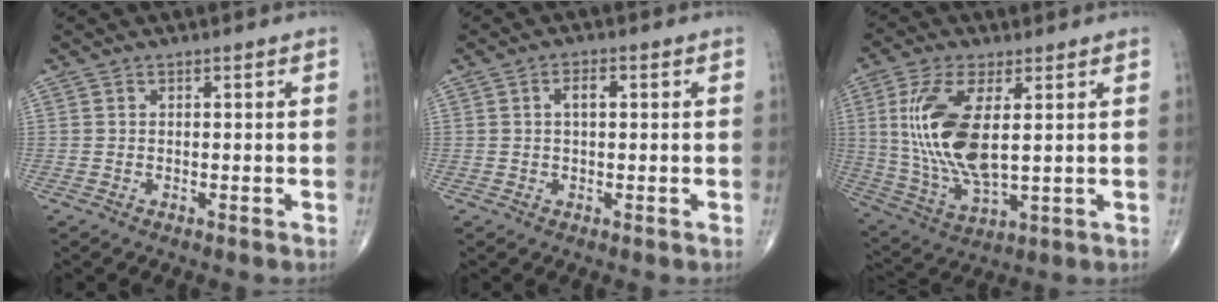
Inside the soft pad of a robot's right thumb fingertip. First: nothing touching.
{"total": 2.6, "force": [0.4, 1.2, 2.2], "torque": [-0.038, 0.008, 0.006]}
{"total": 15.7, "force": [2.7, 6.6, 14.0], "torque": [-0.301, -0.017, 0.062]}